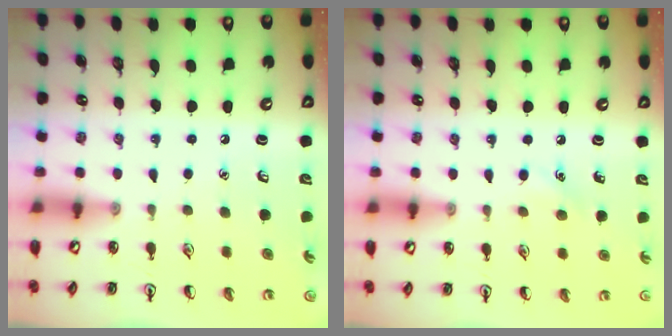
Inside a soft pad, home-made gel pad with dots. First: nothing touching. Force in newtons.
{"total": 6.1, "press": 5.7, "slide": 2.2}